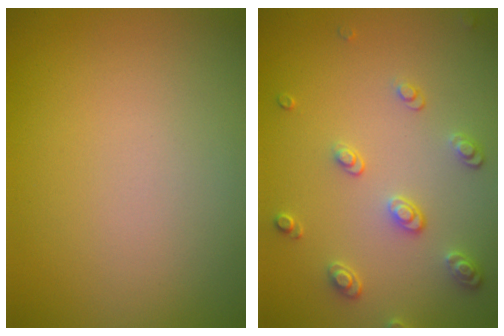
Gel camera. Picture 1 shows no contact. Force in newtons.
{"total": 2.6, "press": 2.5, "slide": 0.8}